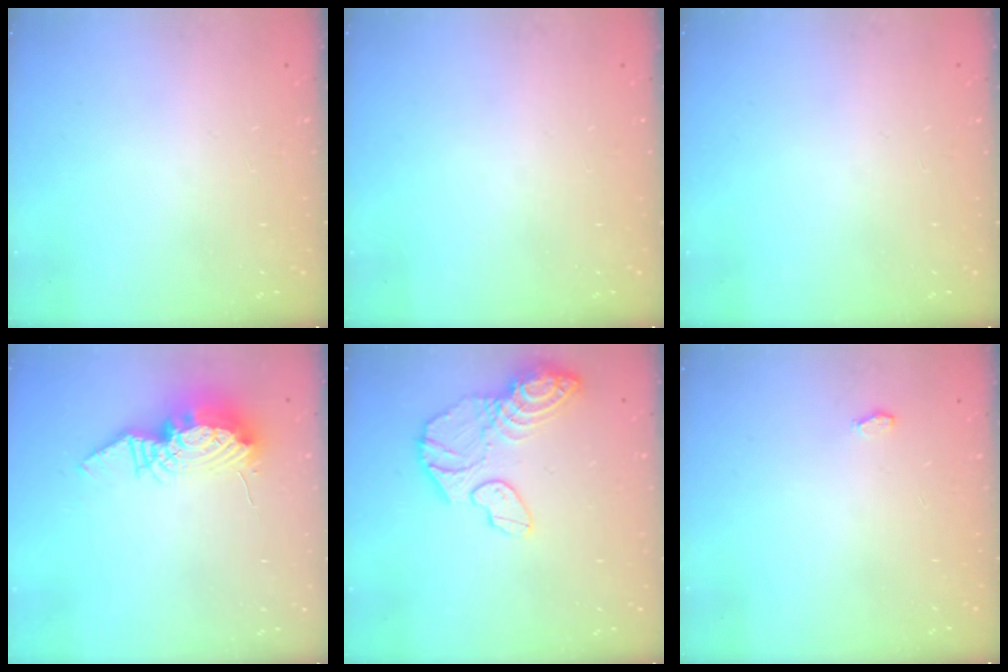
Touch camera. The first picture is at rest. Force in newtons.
{"total": 0.0}
{"total": 0.0}
{"total": 11.8, "press": 11.8, "slide": 1.1}
{"total": 13.7, "press": 13.5, "slide": 2.0}
{"total": 3.5, "press": 3.4, "slide": 0.5}